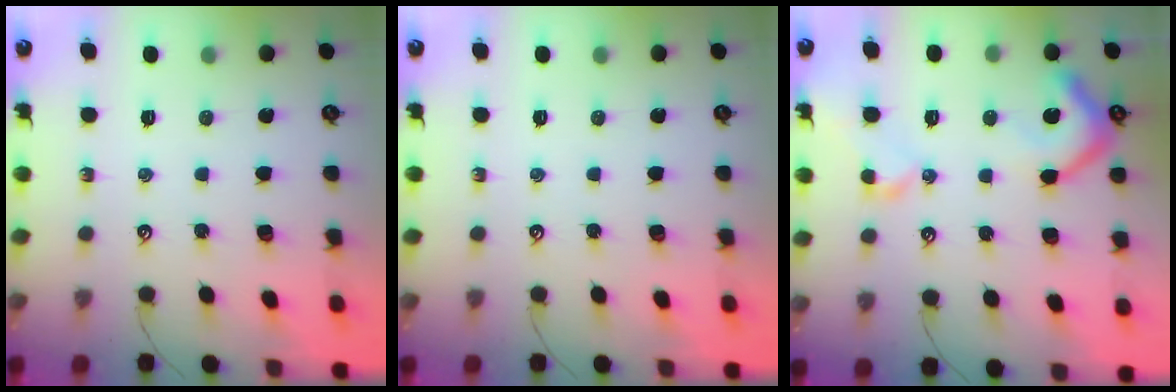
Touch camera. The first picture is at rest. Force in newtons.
{"total": 0.0}
{"total": 10.7, "press": 10.6, "slide": 1.5}